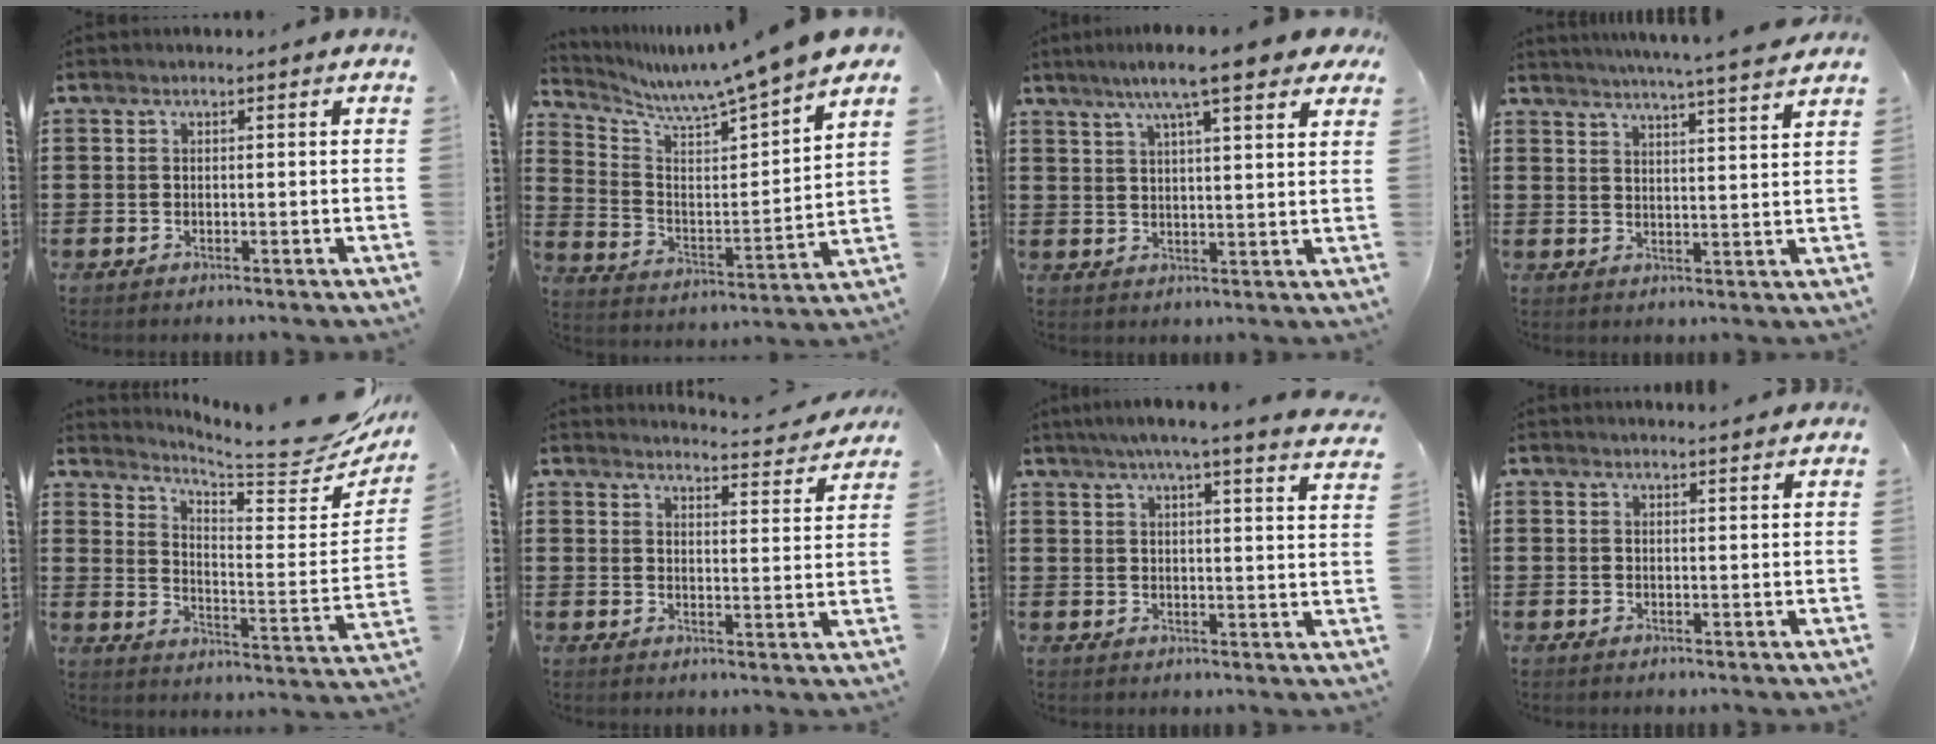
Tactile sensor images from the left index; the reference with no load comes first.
{"total": 7.2, "force": [6.7, -1.5, 2.2], "torque": [-0.072, -0.064, 0.105]}
{"total": 8.5, "force": [6.4, 1.0, 5.6], "torque": [-0.111, -0.008, 0.108]}
{"total": 4.5, "force": [4.2, -1.0, 1.4], "torque": [-0.044, -0.025, 0.071]}
{"total": 6.7, "force": [6.1, 0.2, 2.8], "torque": [-0.059, -0.056, 0.099]}
{"total": 3.7, "force": [3.7, -0.2, 0.6], "torque": [-0.020, -0.031, 0.061]}
{"total": 5.1, "force": [4.4, -0.6, 2.5], "torque": [-0.064, -0.020, 0.075]}
{"total": 1.3, "force": [1.3, 0.2, 0.1], "torque": [-0.004, -0.001, 0.025]}